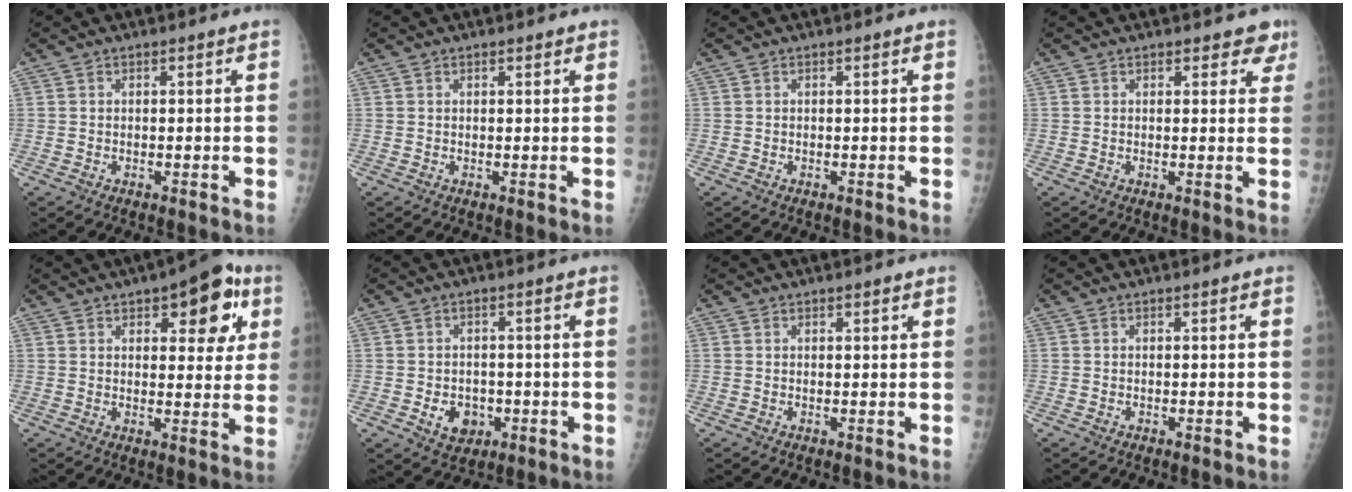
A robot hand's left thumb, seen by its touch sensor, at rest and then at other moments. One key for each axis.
{"total": 1.0, "fx": 0.8, "fy": 0.4, "fz": 0.5, "tx": -0.007, "ty": -0.003, "tz": 0.009}
{"total": 0.0}
{"total": 4.0, "fx": 3.1, "fy": 2.1, "fz": 1.3, "tx": 0.021, "ty": -0.013, "tz": 0.029}
{"total": 12.5, "fx": 5.6, "fy": 5.6, "fz": 9.7, "tx": -0.078, "ty": -0.010, "tz": 0.066}
{"total": 5.4, "fx": -1.4, "fy": 4.3, "fz": 2.9, "tx": -0.024, "ty": 0.004, "tz": -0.011}
{"total": 0.9, "fx": 0.7, "fy": 0.3, "fz": 0.5, "tx": -0.007, "ty": -0.003, "tz": 0.010}
{"total": 0.0}